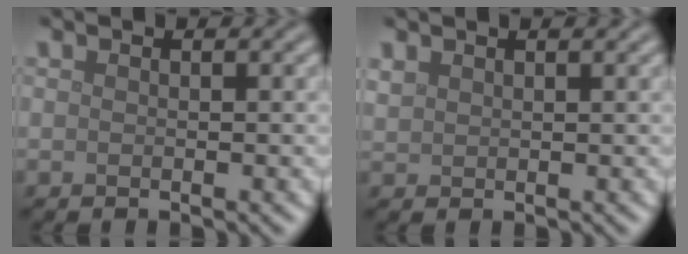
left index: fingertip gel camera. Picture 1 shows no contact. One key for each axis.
{"total": 1.5, "fx": 1.1, "fy": 0.8, "fz": 0.5, "tx": -0.013, "ty": 0.003, "tz": 0.025}